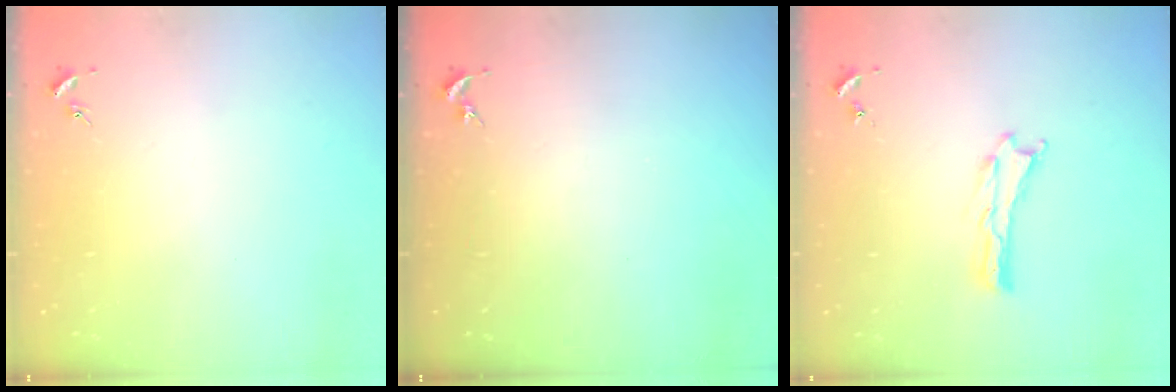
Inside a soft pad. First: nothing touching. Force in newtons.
{"total": 0.0}
{"total": 0.0}